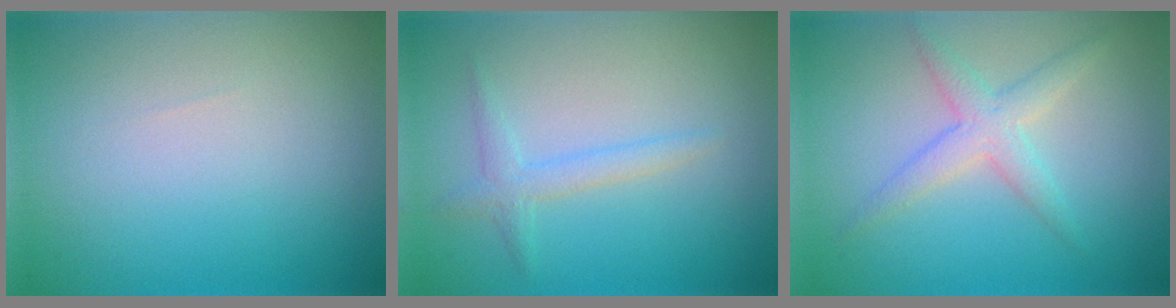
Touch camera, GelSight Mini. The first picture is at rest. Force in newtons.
{"total": 1.8, "press": 1.7, "slide": 0.1}
{"total": 2.8, "press": 2.8, "slide": 0.0}